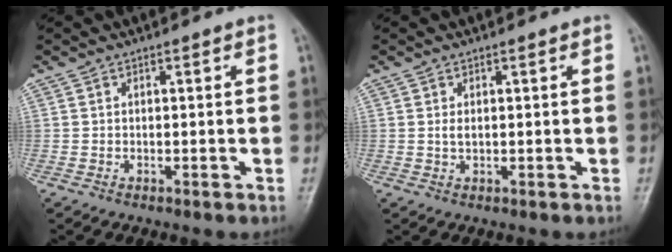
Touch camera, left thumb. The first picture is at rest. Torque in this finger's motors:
{"motor_torque": [-0.04, 0.06, 0.21, -0.03, 0.01]}